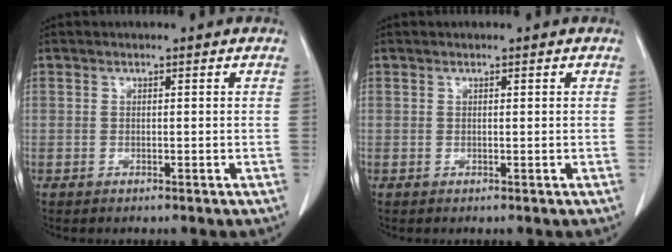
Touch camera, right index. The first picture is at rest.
{"total": 0.0}